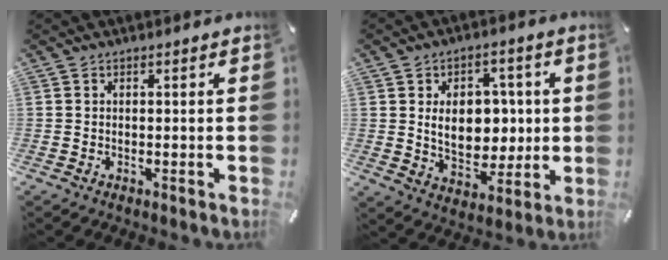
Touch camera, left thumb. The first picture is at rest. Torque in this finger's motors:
{"motor_torque": [0.08, 0.81, 1.08, -0.35, 0.27]}